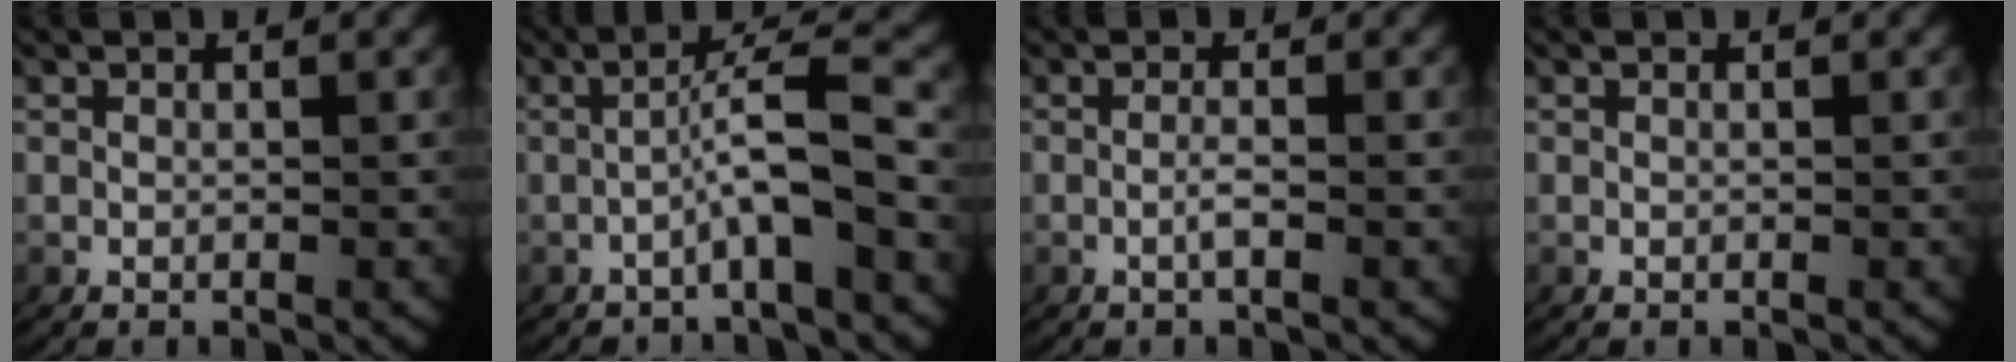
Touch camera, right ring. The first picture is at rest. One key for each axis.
{"total": 4.7, "fx": -1.3, "fy": 0.8, "fz": 4.4, "tx": -0.068, "ty": 0.012, "tz": -0.025}
{"total": 1.3, "fx": -0.6, "fy": 0.1, "fz": 1.2, "tx": -0.028, "ty": -0.004, "tz": -0.012}
{"total": 0.0}